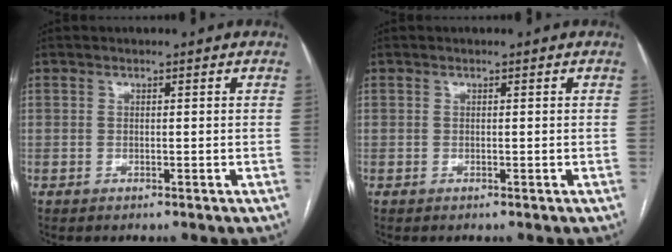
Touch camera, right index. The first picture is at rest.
{"total": 0.0}